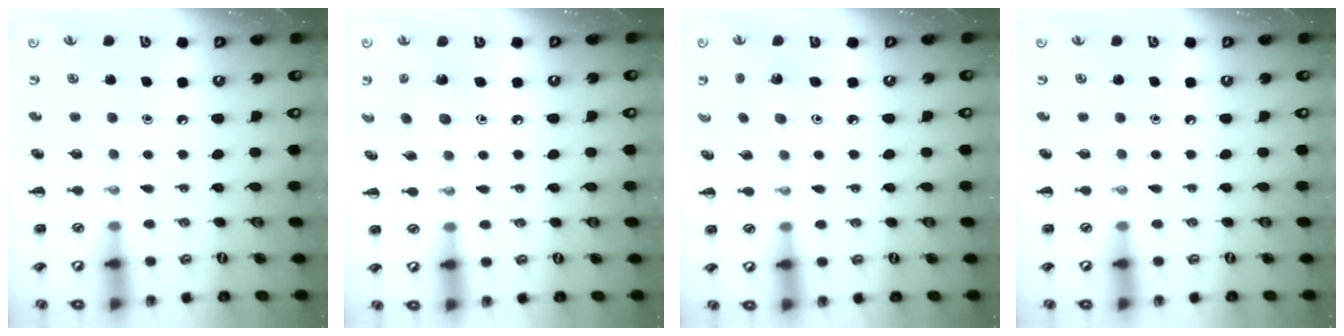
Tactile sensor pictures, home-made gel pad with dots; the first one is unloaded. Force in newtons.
{"total": 1.4, "press": 1.3, "slide": 0.6}
{"total": 1.6, "press": 1.5, "slide": 0.5}
{"total": 0.0}